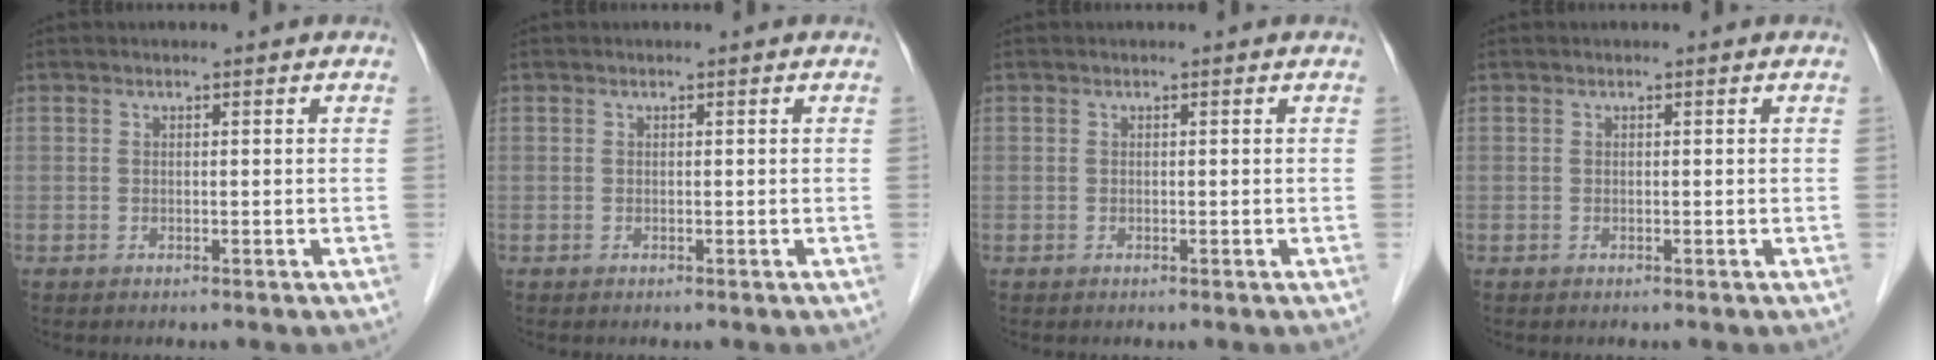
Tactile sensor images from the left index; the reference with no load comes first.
{"total": 0.0}
{"total": 0.0}
{"total": 0.0}